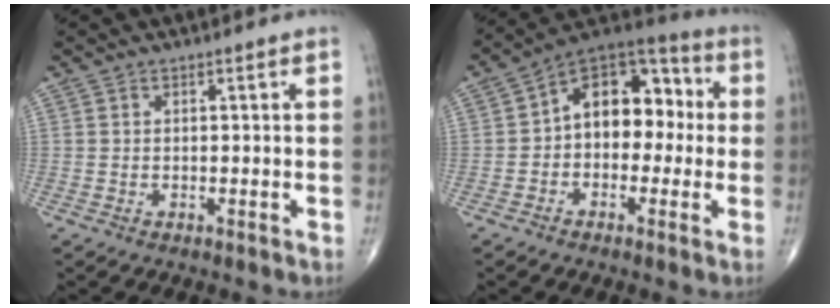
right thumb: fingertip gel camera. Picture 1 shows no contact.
{"total": 13.8, "force": [0.4, 9.3, 10.2], "torque": [-0.102, 0.047, -0.014]}